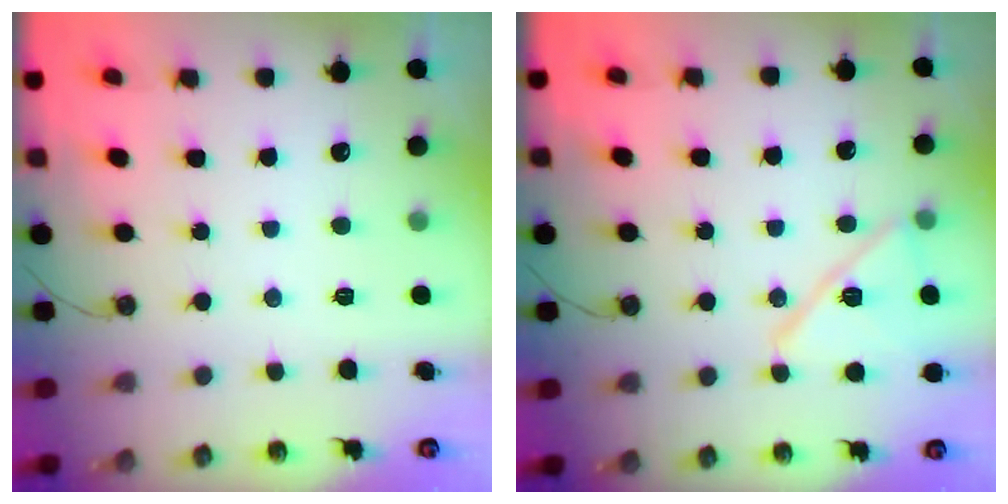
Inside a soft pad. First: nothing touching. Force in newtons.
{"total": 13.9, "press": 13.9, "slide": 0.3}